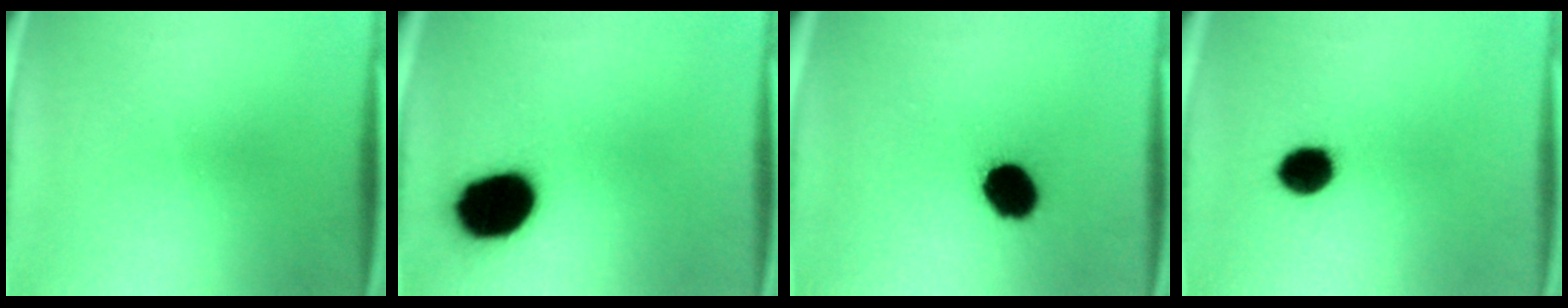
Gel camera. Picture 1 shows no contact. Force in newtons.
{"total": 15.9}
{"total": 10.7}
{"total": 6.5}